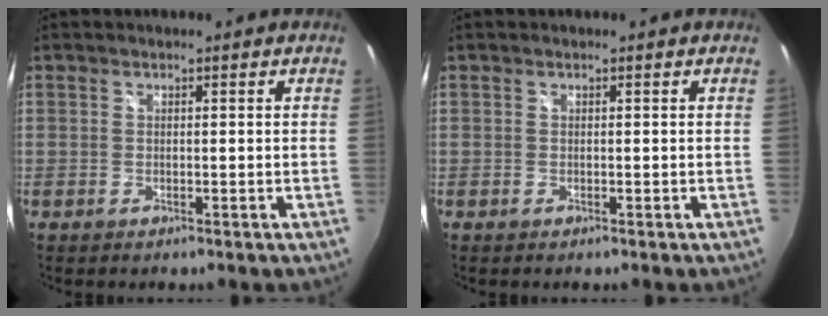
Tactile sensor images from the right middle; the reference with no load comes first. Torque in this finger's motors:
{"motor_torque": [0.00, 0.00, 0.00, 0.01]}